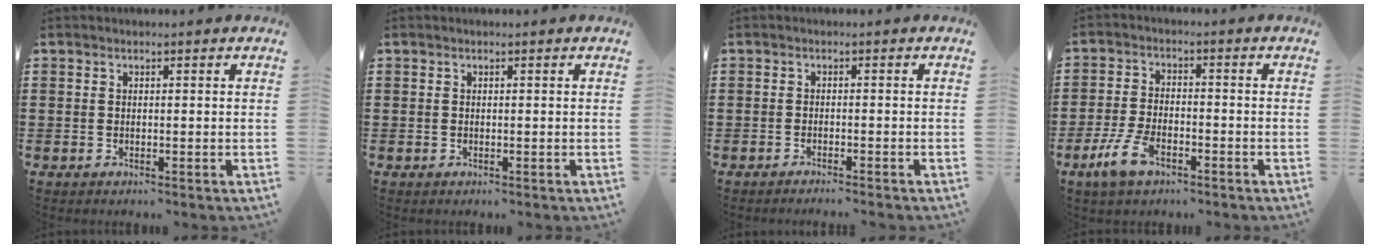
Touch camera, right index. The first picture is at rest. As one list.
[{"total": 0.0}, {"total": 1.1, "force": [-1.0, -0.3, 0.2], "torque": [-0.005, -0.001, -0.019]}, {"total": 5.9, "force": [-3.3, 2.5, 4.2], "torque": [-0.103, -0.004, -0.067]}]